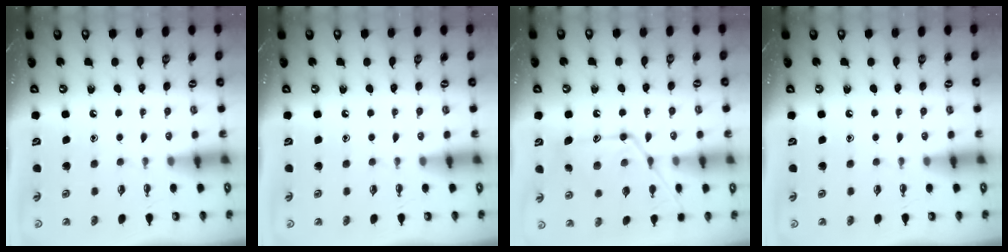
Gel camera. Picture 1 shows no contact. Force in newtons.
{"total": 0.0}
{"total": 15.4, "press": 15.4, "slide": 1.1}
{"total": 0.0}